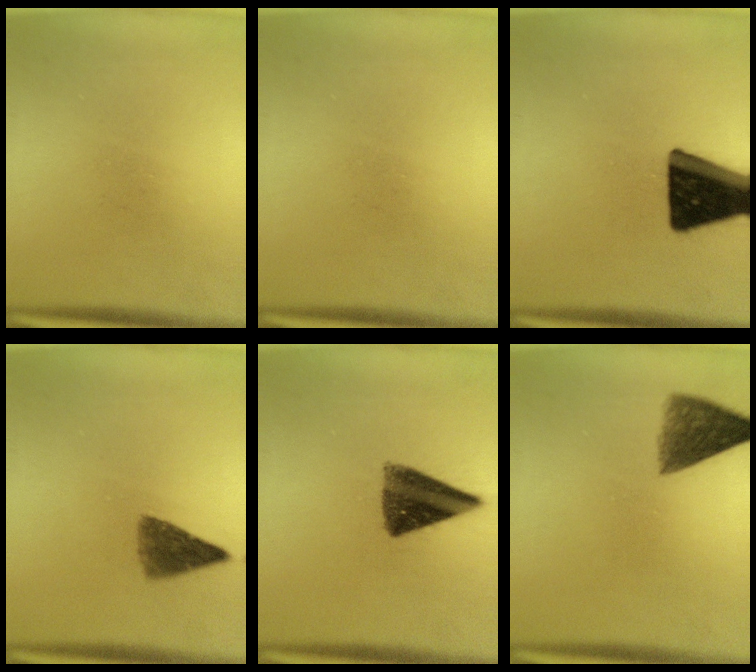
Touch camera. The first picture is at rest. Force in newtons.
{"total": 0.0}
{"total": 19.3}
{"total": 5.4}
{"total": 10.6}
{"total": 6.3}